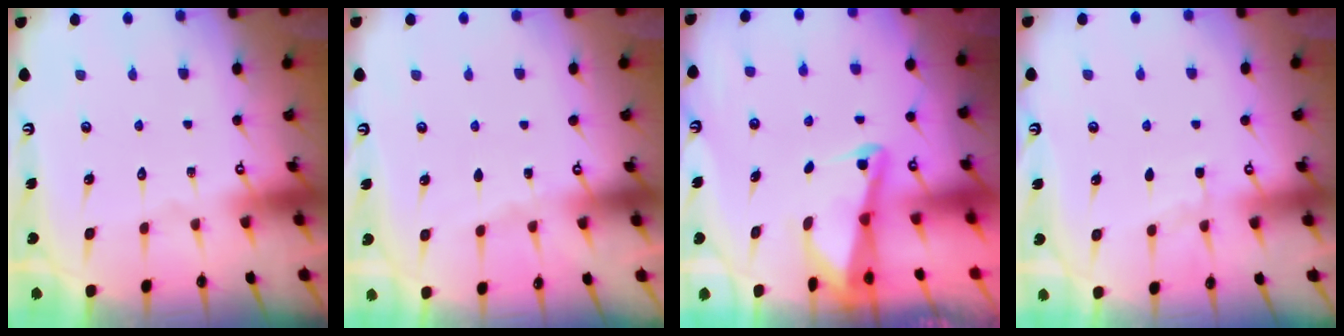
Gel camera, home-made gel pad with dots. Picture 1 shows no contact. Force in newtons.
{"total": 1.9, "press": 1.9, "slide": 0.4}
{"total": 2.6, "press": 2.5, "slide": 0.6}
{"total": 4.0, "press": 3.9, "slide": 0.5}